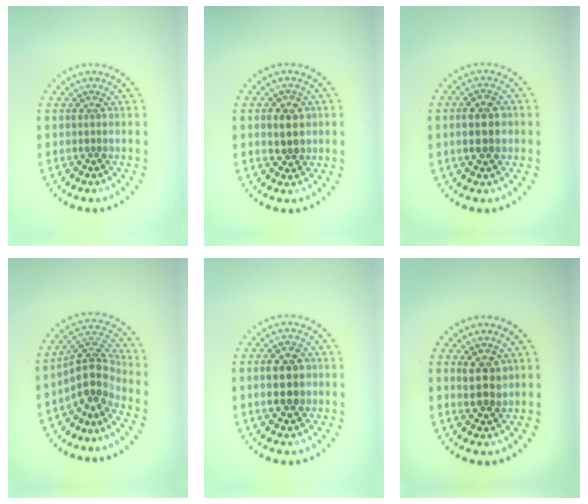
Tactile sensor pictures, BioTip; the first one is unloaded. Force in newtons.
{"total": 2.8, "press": 2.7, "slide": 0.7}
{"total": 4.3, "press": 4.3, "slide": 0.4}
{"total": 4.2, "press": 3.2, "slide": 2.7}
{"total": 4.6, "press": 4.6, "slide": 0.1}
{"total": 2.9, "press": 2.8, "slide": 0.7}